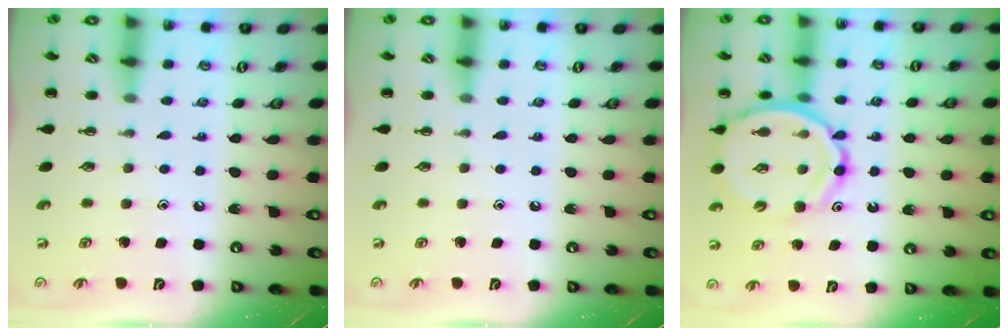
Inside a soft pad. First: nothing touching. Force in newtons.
{"total": 0.0}
{"total": 12.3, "press": 11.8, "slide": 3.3}